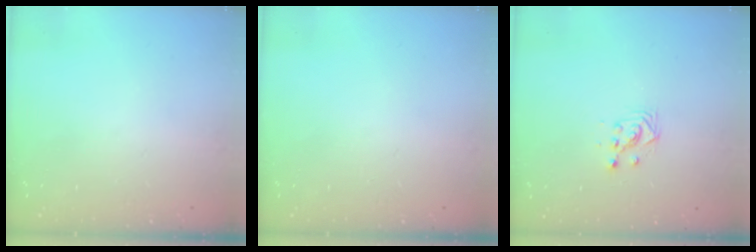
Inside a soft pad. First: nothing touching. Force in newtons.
{"total": 0.0}
{"total": 3.0, "press": 3.0, "slide": 0.2}